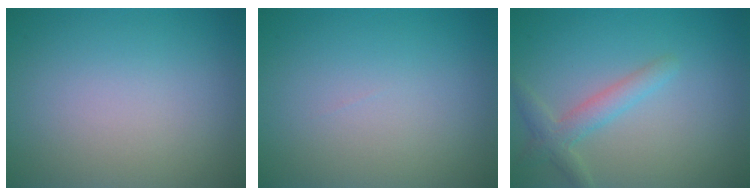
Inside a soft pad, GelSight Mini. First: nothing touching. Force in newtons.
{"total": 0.0}
{"total": 2.5, "press": 2.5, "slide": 0.1}